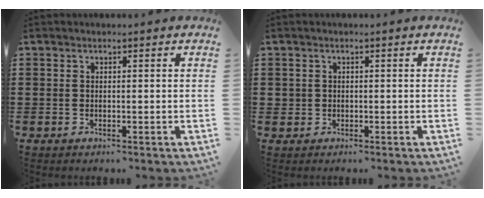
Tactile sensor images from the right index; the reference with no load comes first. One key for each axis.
{"total": 0.9, "fx": 0.0, "fy": 0.9, "fz": 0.1, "tx": -0.003, "ty": 0.006, "tz": -0.002}